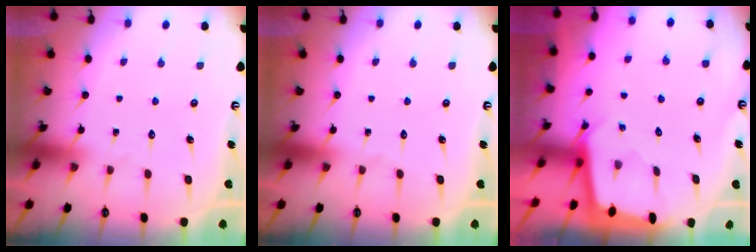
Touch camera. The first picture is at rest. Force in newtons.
{"total": 0.0}
{"total": 1.9, "press": 1.9, "slide": 0.1}